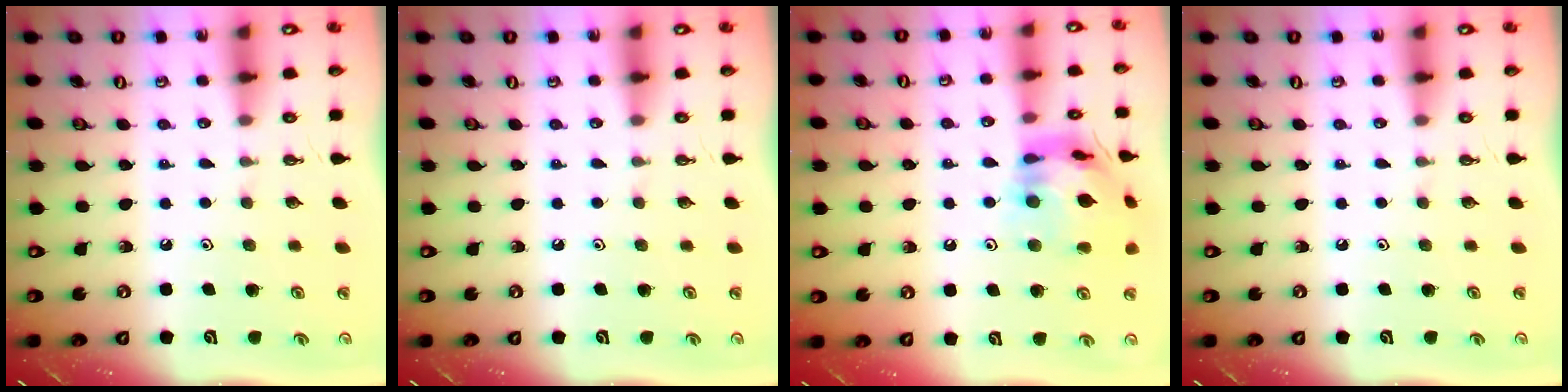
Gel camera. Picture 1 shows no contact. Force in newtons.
{"total": 0.0}
{"total": 17.5, "press": 17.4, "slide": 1.7}
{"total": 0.0}